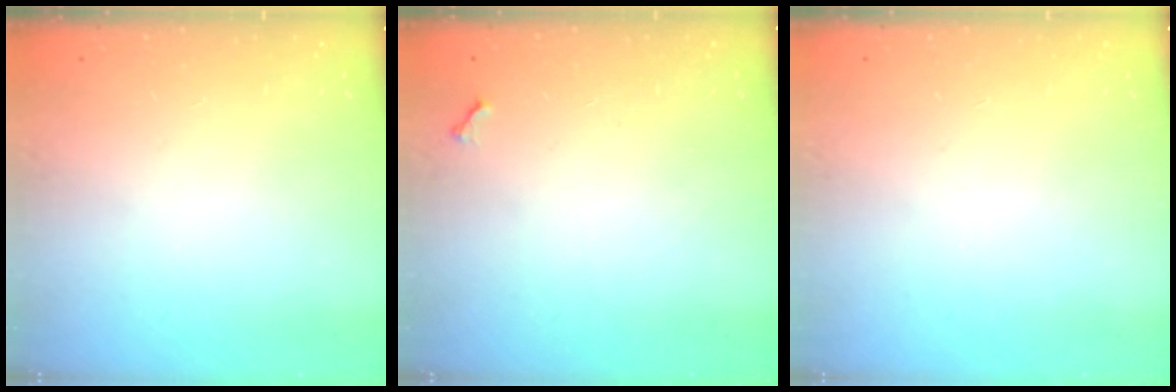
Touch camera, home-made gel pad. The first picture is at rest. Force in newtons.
{"total": 3.8, "press": 3.8, "slide": 0.5}
{"total": 0.0}